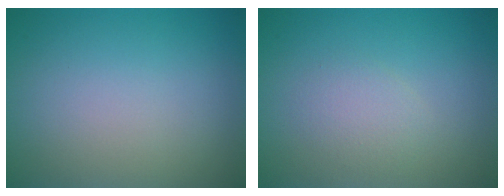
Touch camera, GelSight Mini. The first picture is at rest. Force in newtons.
{"total": 1.6, "press": 1.6, "slide": 0.1}